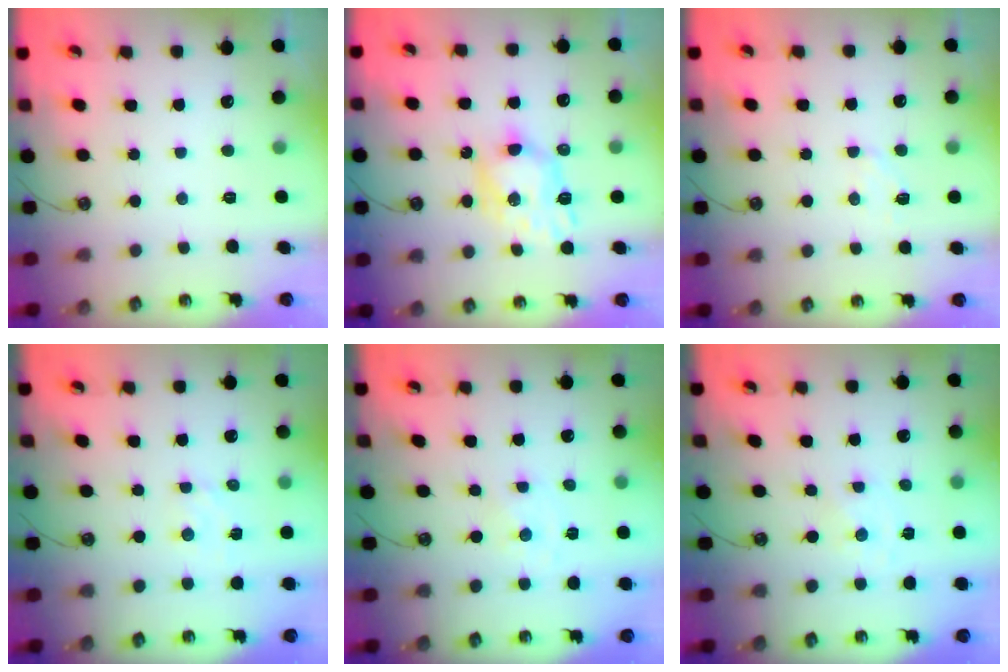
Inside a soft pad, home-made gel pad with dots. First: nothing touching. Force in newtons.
{"total": 8.6, "press": 8.6, "slide": 0.8}
{"total": 4.9, "press": 4.8, "slide": 0.8}
{"total": 3.2, "press": 3.2, "slide": 0.5}
{"total": 0.0}
{"total": 0.0}